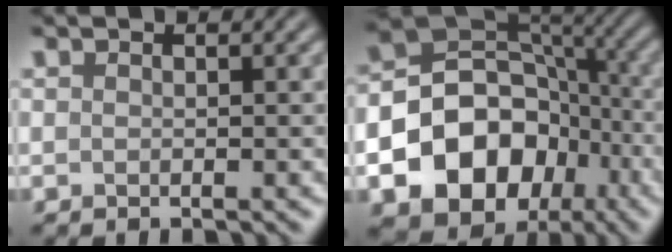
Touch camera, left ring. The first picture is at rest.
{"total": 16.5, "force": [-6.8, 13.3, 7.1], "torque": [-0.101, -0.025, -0.120]}